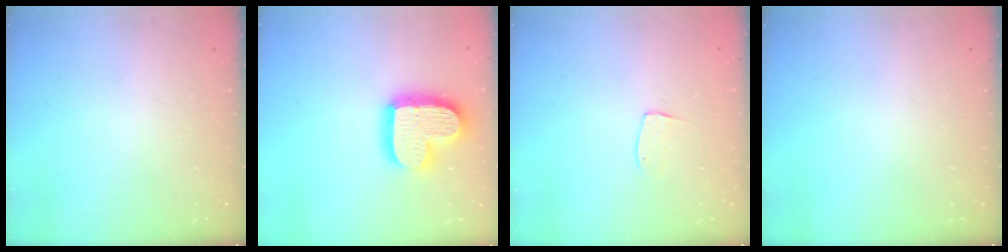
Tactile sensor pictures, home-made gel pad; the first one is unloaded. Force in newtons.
{"total": 17.8, "press": 17.8, "slide": 1.3}
{"total": 5.2, "press": 5.2, "slide": 0.3}
{"total": 0.0}